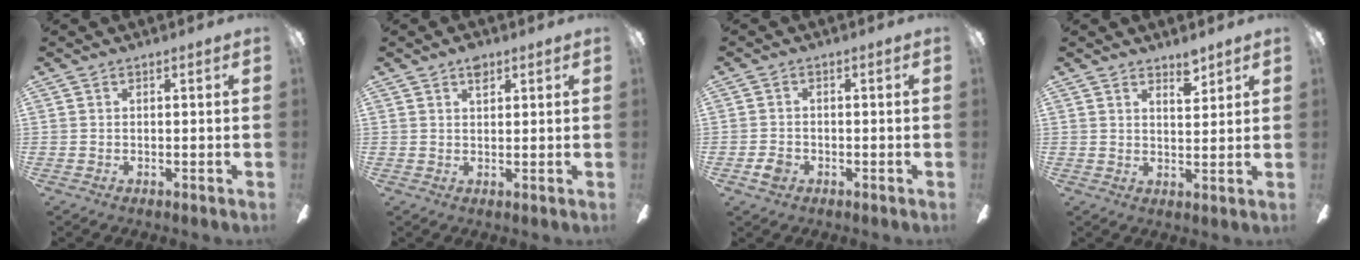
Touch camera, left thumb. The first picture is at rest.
{"total": 3.2, "force": [2.1, 1.6, 1.8], "torque": [-0.023, -0.004, 0.034]}
{"total": 3.2, "force": [-1.5, 2.4, 1.6], "torque": [-0.036, 0.005, -0.031]}
{"total": 4.5, "force": [3.8, 1.5, 1.9], "torque": [-0.012, -0.023, 0.062]}